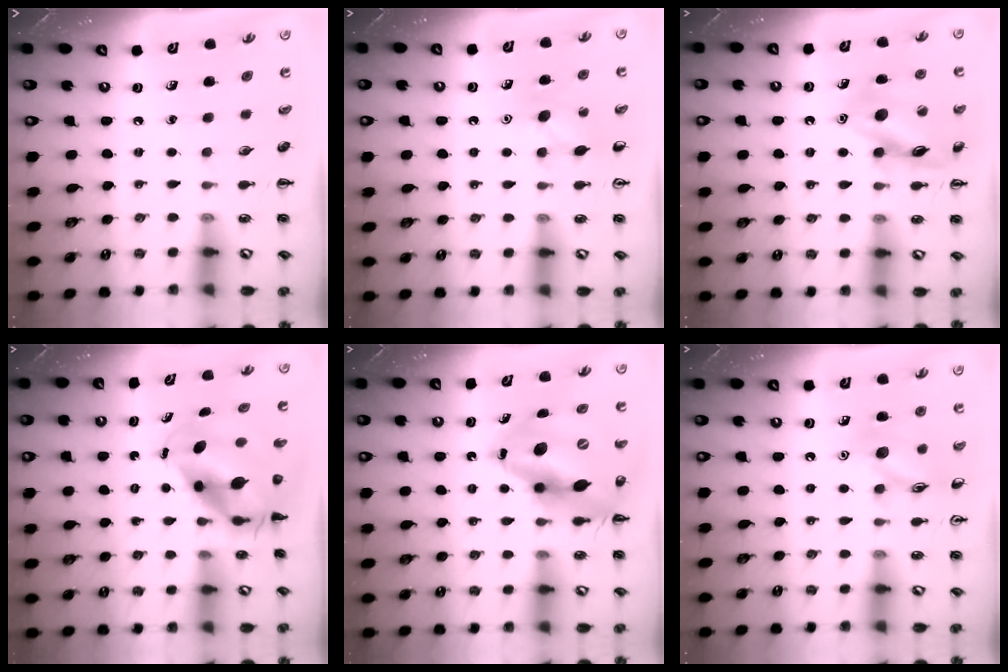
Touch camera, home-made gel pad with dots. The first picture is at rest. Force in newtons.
{"total": 6.8, "press": 6.7, "slide": 1.5}
{"total": 13.6, "press": 13.6, "slide": 1.2}
{"total": 6.8, "press": 6.6, "slide": 1.6}
{"total": 17.0, "press": 16.2, "slide": 5.1}
{"total": 11.3, "press": 11.3, "slide": 0.6}